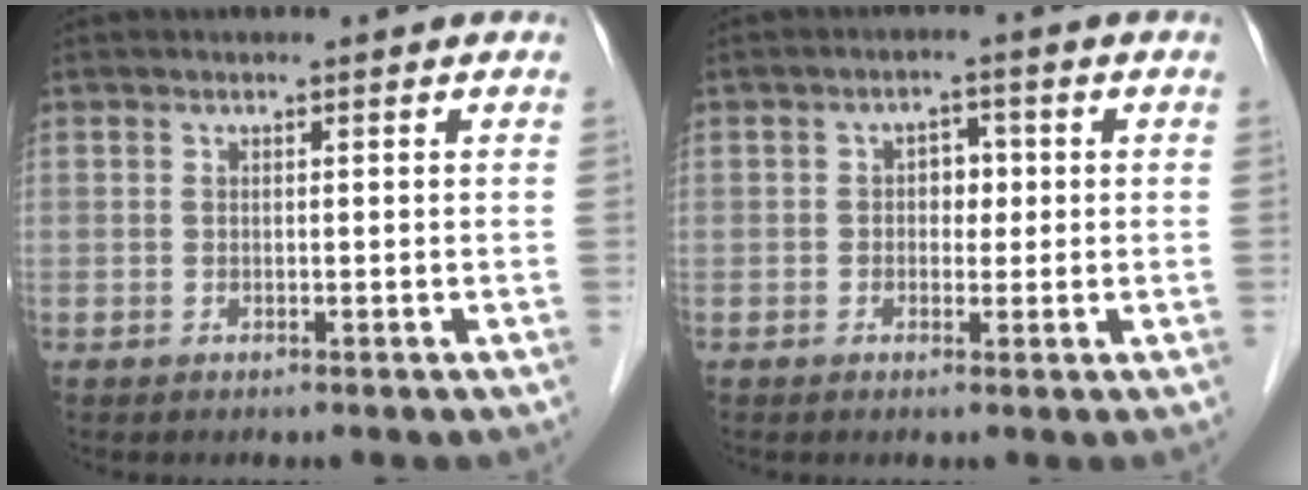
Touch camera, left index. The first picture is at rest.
{"total": 2.9, "force": [0.1, 2.1, 2.1], "torque": [-0.028, 0.011, 0.001]}